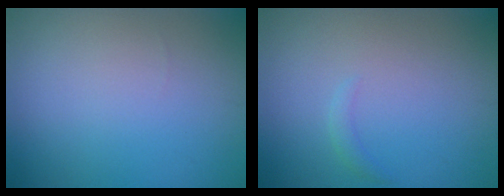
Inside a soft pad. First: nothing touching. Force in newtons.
{"total": 0.8, "press": 0.8, "slide": 0.1}